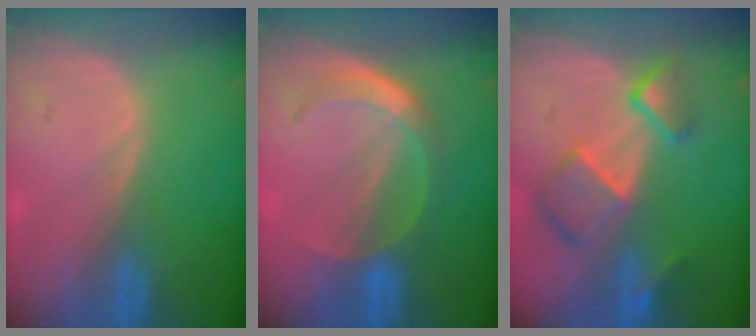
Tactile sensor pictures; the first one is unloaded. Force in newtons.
{"total": 6.0, "press": 5.2, "slide": 3.0}
{"total": 7.9, "press": 6.8, "slide": 3.9}